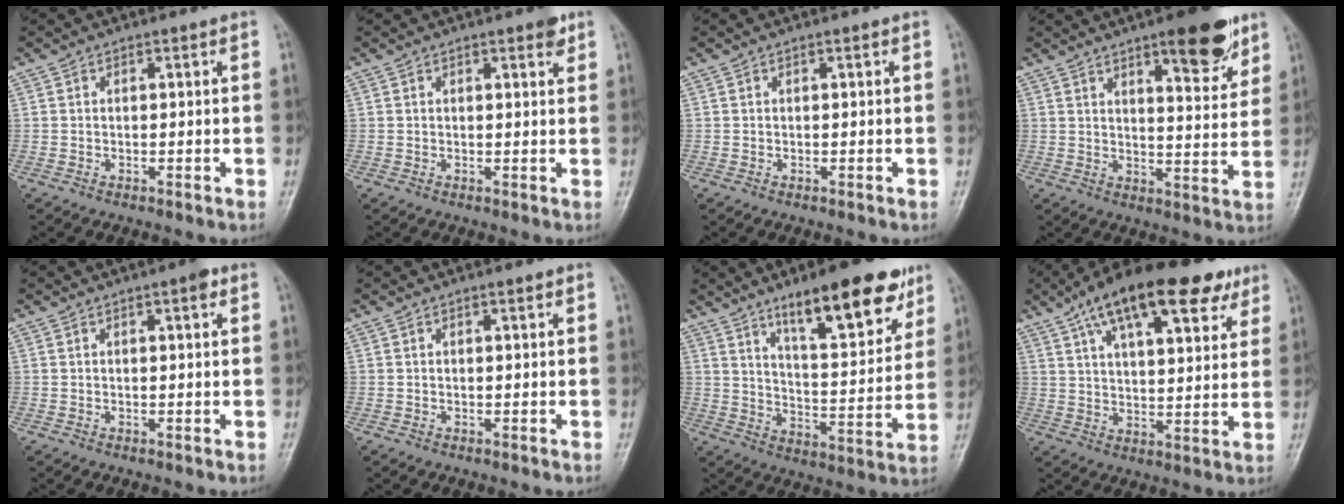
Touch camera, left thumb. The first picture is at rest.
{"total": 2.2, "force": [1.4, 0.7, 1.6], "torque": [-0.017, -0.005, 0.015]}
{"total": 0.0}
{"total": 11.4, "force": [7.2, 3.1, 8.3], "torque": [-0.091, -0.042, 0.100]}
{"total": 2.0, "force": [1.0, 0.4, 1.7], "torque": [-0.023, -0.001, 0.012]}
{"total": 0.7, "force": [0.4, 0.1, 0.5], "torque": [-0.008, 0.000, 0.005]}
{"total": 18.2, "force": [11.5, 5.4, 13.0], "torque": [-0.155, -0.059, 0.182]}
{"total": 21.3, "force": [12.3, 8.3, 15.2], "torque": [-0.217, -0.008, 0.190]}